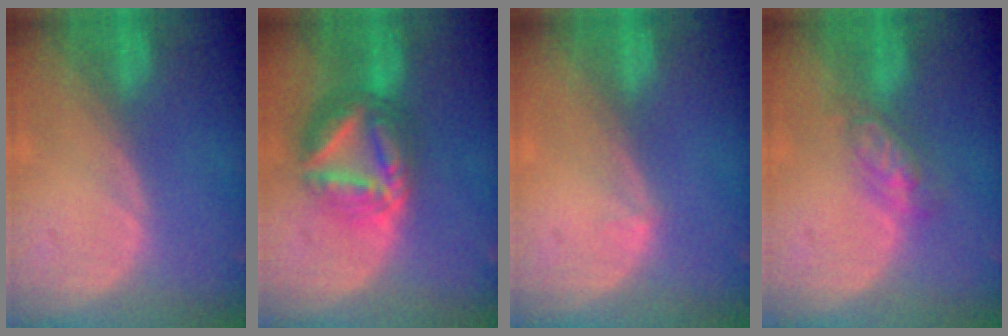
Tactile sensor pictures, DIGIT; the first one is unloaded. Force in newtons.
{"total": 8.5, "press": 8.5, "slide": 0.7}
{"total": 0.6, "press": 0.4, "slide": 0.5}
{"total": 4.8, "press": 4.2, "slide": 2.2}